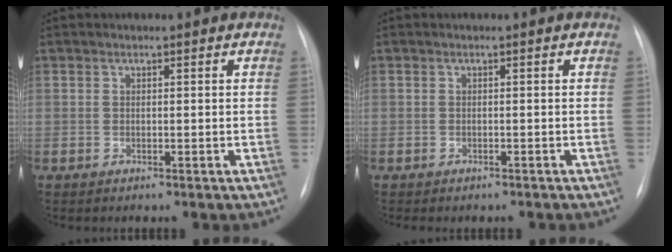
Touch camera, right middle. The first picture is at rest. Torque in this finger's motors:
{"motor_torque": [0.37, -0.47, 0.00, 0.01]}